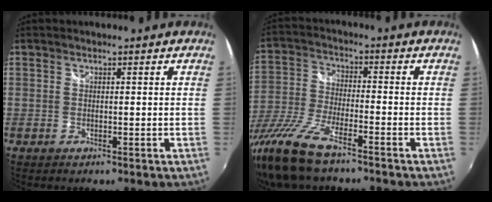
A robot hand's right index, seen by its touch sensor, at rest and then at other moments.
{"total": 13.3, "force": [-9.8, 3.0, 8.5], "torque": [-0.188, -0.034, -0.196]}